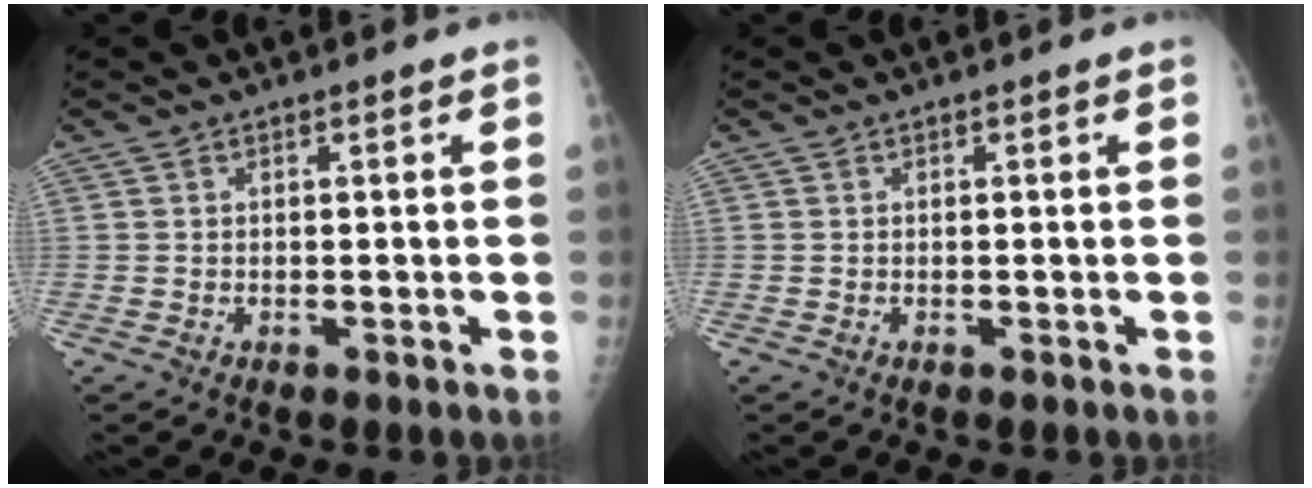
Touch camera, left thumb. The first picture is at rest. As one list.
[{"total": 0.0}]